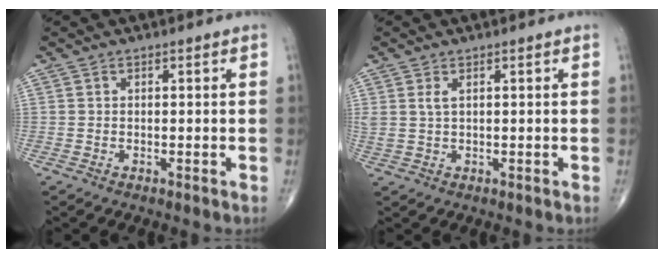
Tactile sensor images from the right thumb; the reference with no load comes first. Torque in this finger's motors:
{"motor_torque": [0.01, 0.01, 0.26, 0.28, 0.02]}